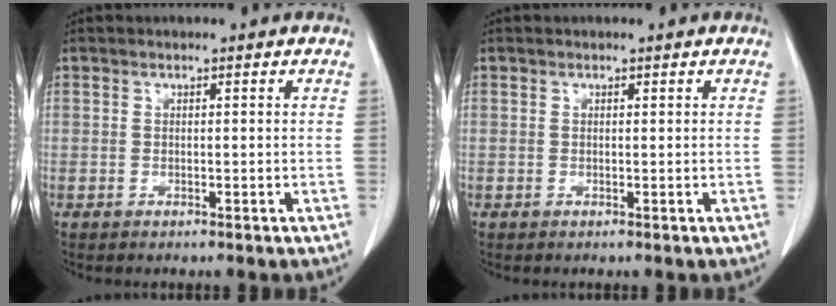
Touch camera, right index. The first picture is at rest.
{"total": 0.0}